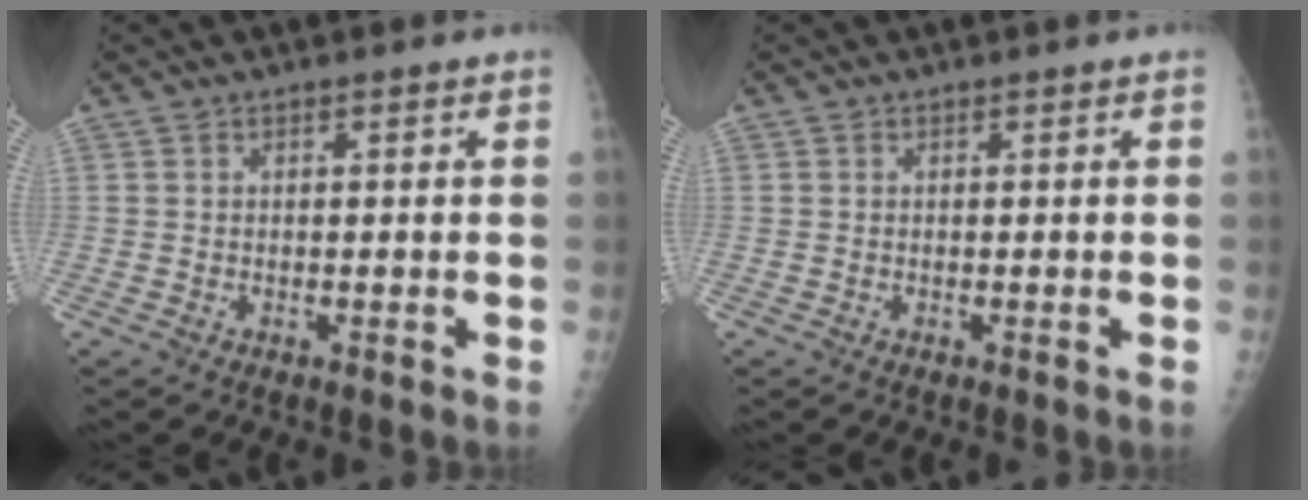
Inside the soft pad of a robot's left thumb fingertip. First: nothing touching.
{"total": 0.0}